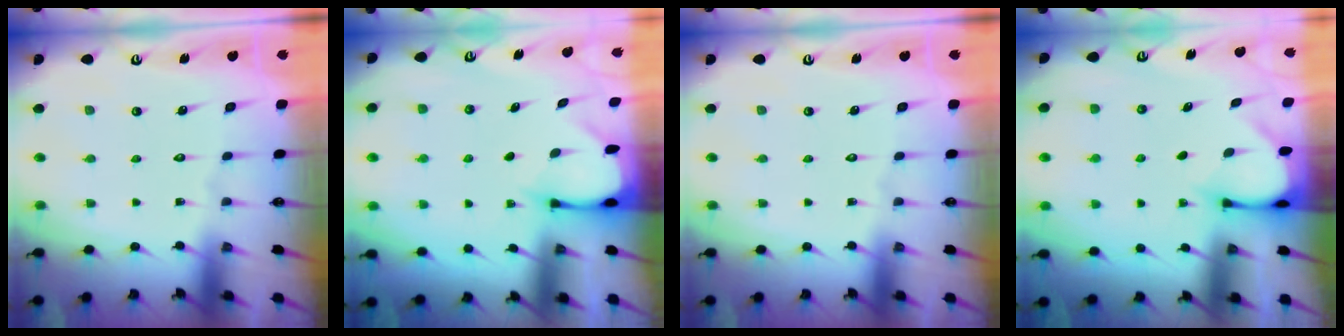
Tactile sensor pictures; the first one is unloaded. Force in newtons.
{"total": 2.6, "press": 2.5, "slide": 0.3}
{"total": 0.0}
{"total": 2.9, "press": 2.9, "slide": 0.2}